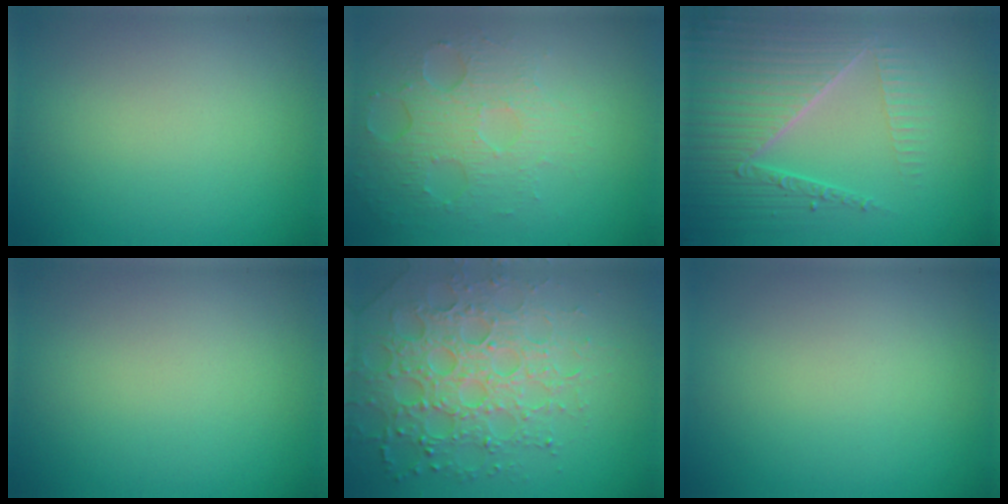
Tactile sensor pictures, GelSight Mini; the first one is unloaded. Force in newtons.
{"total": 5.2, "press": 3.4, "slide": 3.9}
{"total": 6.2, "press": 5.0, "slide": 3.7}
{"total": 0.0}
{"total": 5.4, "press": 5.2, "slide": 1.5}
{"total": 0.0}